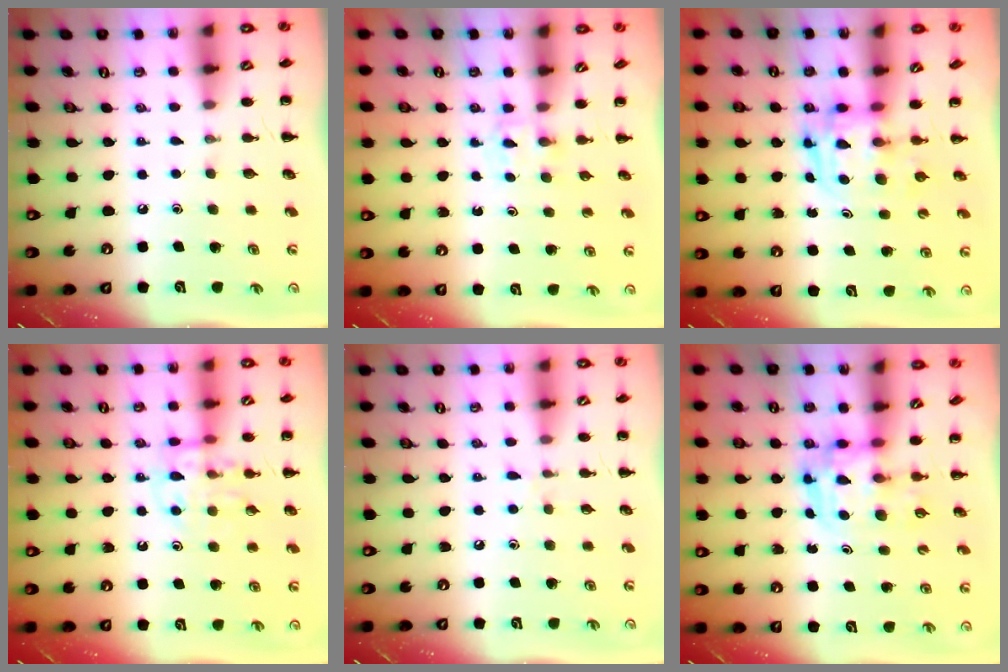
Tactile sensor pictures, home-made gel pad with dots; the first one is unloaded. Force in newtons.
{"total": 2.3, "press": 2.1, "slide": 1.0}
{"total": 3.2, "press": 3.1, "slide": 0.5}
{"total": 11.9, "press": 11.9, "slide": 1.3}
{"total": 4.1, "press": 3.9, "slide": 1.2}
{"total": 3.5, "press": 3.4, "slide": 0.6}